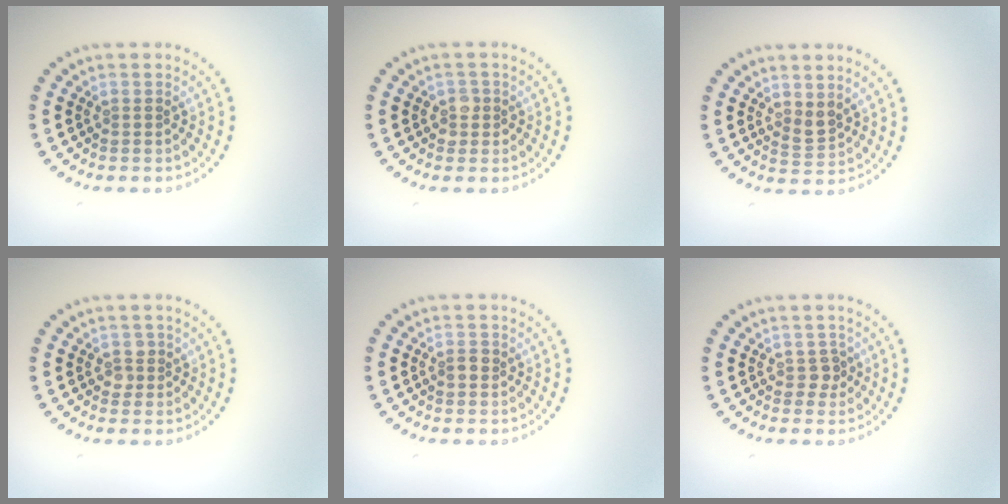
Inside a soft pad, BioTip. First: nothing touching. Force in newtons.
{"total": 1.4, "press": 1.3, "slide": 0.6}
{"total": 1.5, "press": 1.2, "slide": 0.9}
{"total": 1.1, "press": 1.1, "slide": 0.3}
{"total": 1.1, "press": 1.1, "slide": 0.1}
{"total": 1.2, "press": 1.1, "slide": 0.6}